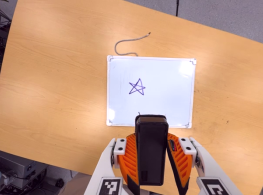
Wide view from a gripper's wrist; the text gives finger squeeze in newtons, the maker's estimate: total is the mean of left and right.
{"total": 6.4, "left": 5.0, "right": 7.8}